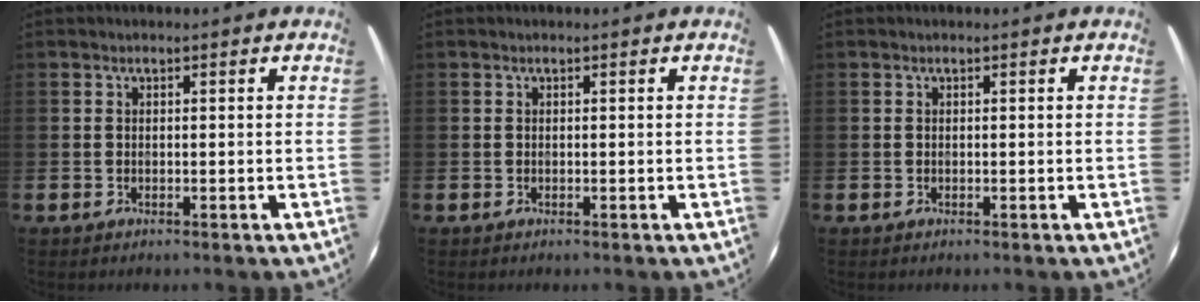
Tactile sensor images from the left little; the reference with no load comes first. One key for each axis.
{"total": 0.0}
{"total": 0.0}